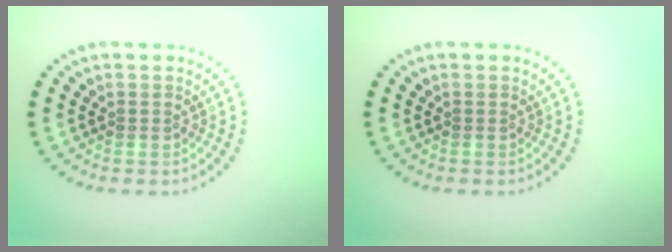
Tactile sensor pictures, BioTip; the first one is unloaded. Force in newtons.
{"total": 0.0}